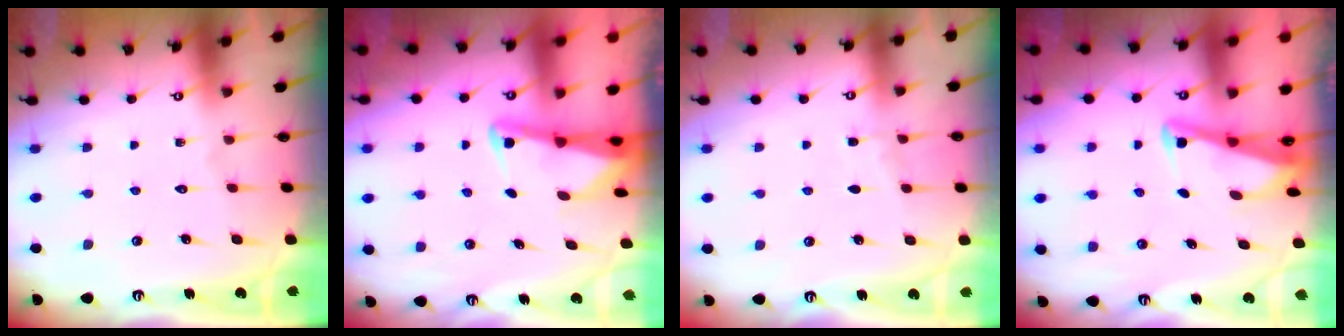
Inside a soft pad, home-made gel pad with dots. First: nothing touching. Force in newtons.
{"total": 2.3, "press": 2.3, "slide": 0.3}
{"total": 4.0, "press": 4.0, "slide": 0.5}
{"total": 2.7, "press": 2.6, "slide": 0.3}